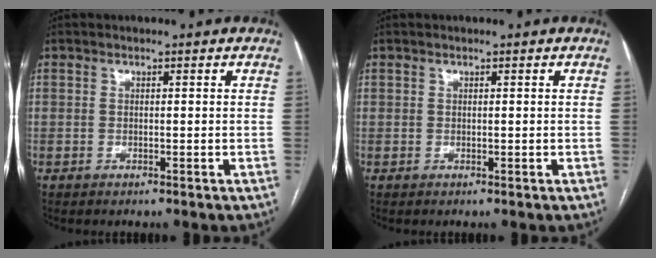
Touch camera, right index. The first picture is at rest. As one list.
[{"total": 0.0}]